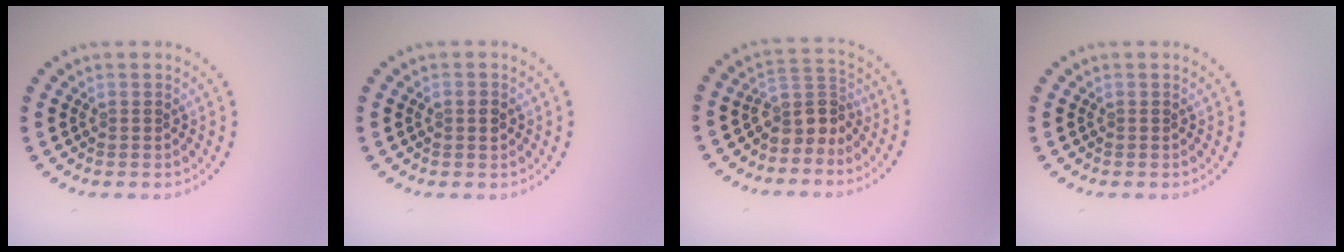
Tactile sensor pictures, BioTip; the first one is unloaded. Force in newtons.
{"total": 1.4, "press": 1.4, "slide": 0.2}
{"total": 3.0, "press": 2.2, "slide": 2.1}
{"total": 0.0}